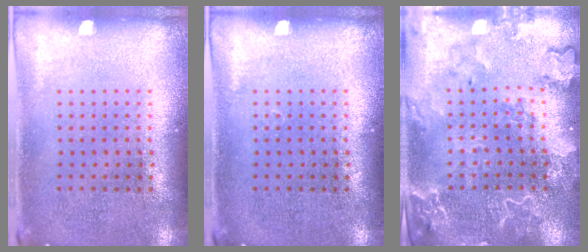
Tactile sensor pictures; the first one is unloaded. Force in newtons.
{"total": 0.0}
{"total": 2.6, "press": 2.4, "slide": 1.0}